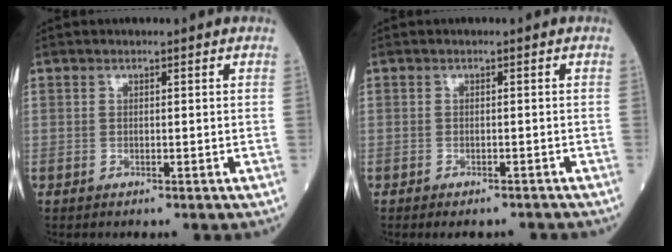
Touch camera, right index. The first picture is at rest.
{"total": 3.1, "force": [-2.9, 0.9, 0.9], "torque": [-0.003, -0.002, -0.037]}